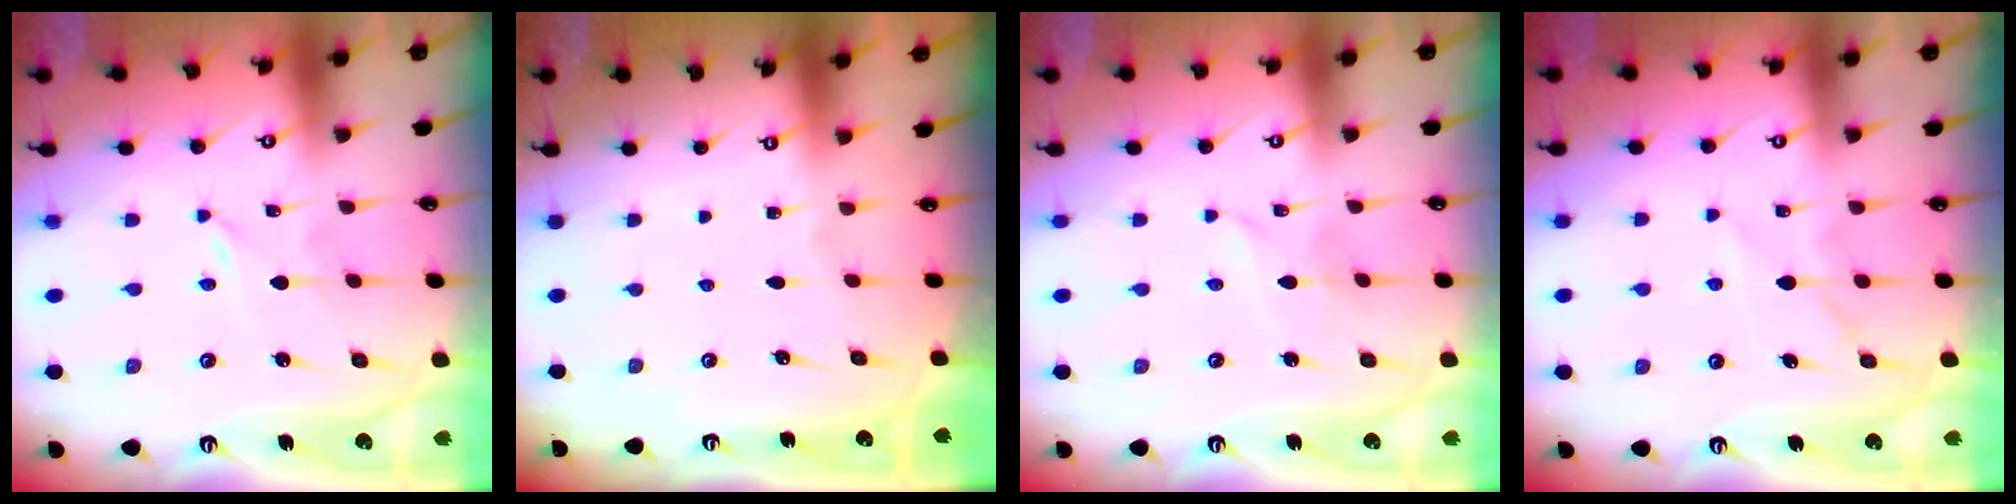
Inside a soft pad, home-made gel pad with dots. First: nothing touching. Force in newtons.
{"total": 0.0}
{"total": 1.8, "press": 1.8, "slide": 0.2}
{"total": 6.0, "press": 6.0, "slide": 0.7}